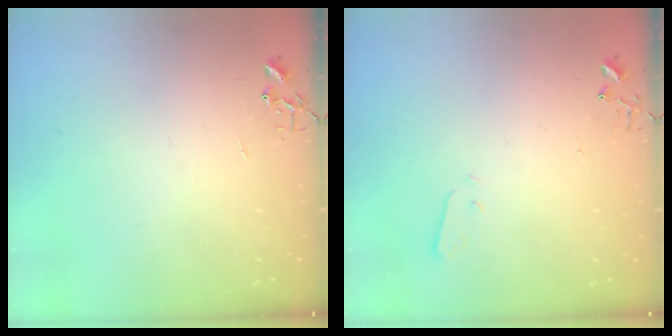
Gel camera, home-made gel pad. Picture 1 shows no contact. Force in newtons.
{"total": 1.9, "press": 1.9, "slide": 0.4}